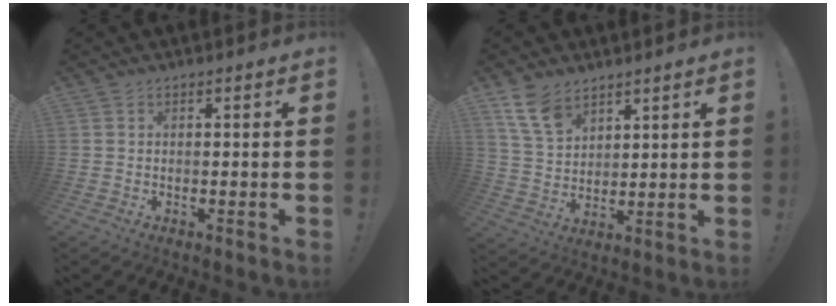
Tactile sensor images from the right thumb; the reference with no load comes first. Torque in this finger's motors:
{"motor_torque": [0.94, 1.98, 0.40, -0.06, 0.01]}